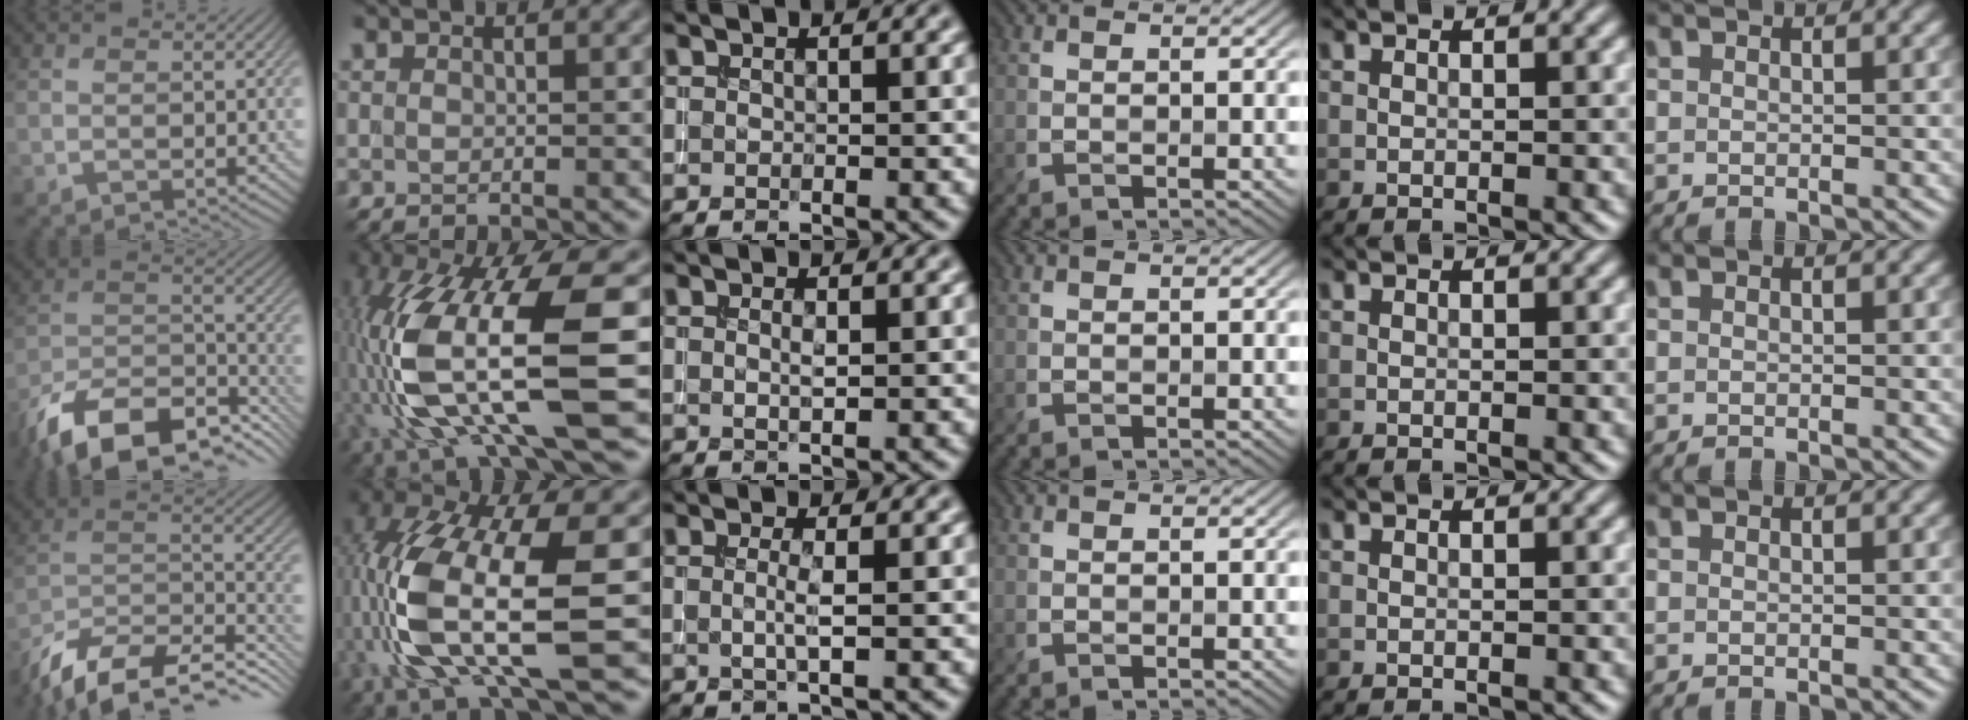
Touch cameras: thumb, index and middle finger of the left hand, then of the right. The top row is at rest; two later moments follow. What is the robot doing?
{"motion": "insert", "object": "drawer"}